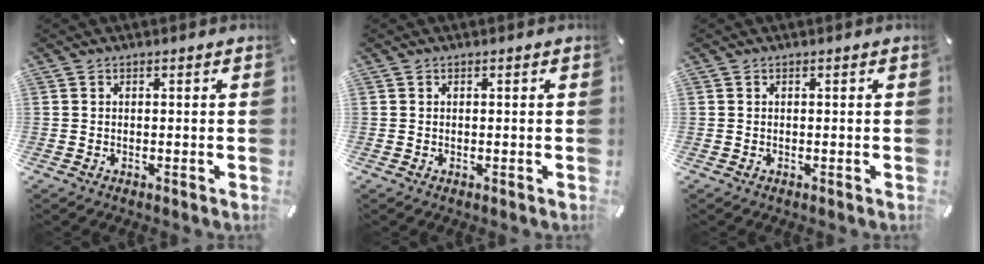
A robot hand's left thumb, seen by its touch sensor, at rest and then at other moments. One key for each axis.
{"total": 0.0}
{"total": 0.0}